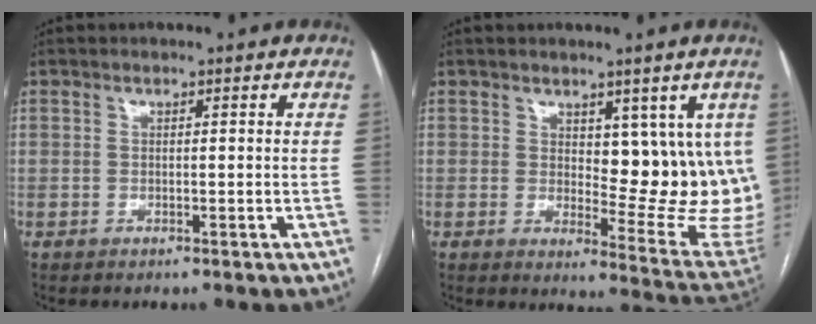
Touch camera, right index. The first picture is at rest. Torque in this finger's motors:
{"motor_torque": [0.84, 0.61, 0.36, 0.04]}